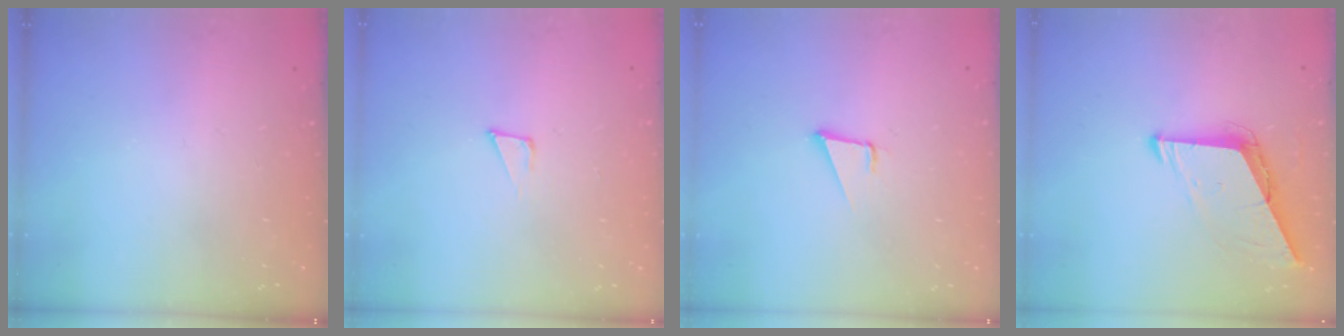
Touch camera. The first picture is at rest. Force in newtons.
{"total": 5.0, "press": 4.9, "slide": 0.8}
{"total": 3.4, "press": 2.6, "slide": 2.2}
{"total": 7.1, "press": 7.1, "slide": 0.5}